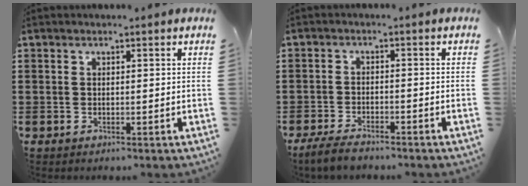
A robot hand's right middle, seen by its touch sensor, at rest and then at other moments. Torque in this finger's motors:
{"motor_torque": [2.14, 0.00, 0.36, 0.11]}